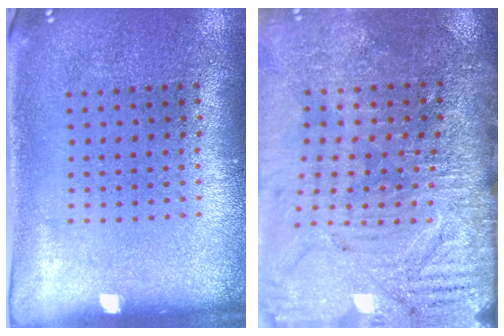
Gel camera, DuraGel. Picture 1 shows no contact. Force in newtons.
{"total": 4.0, "press": 3.6, "slide": 1.7}